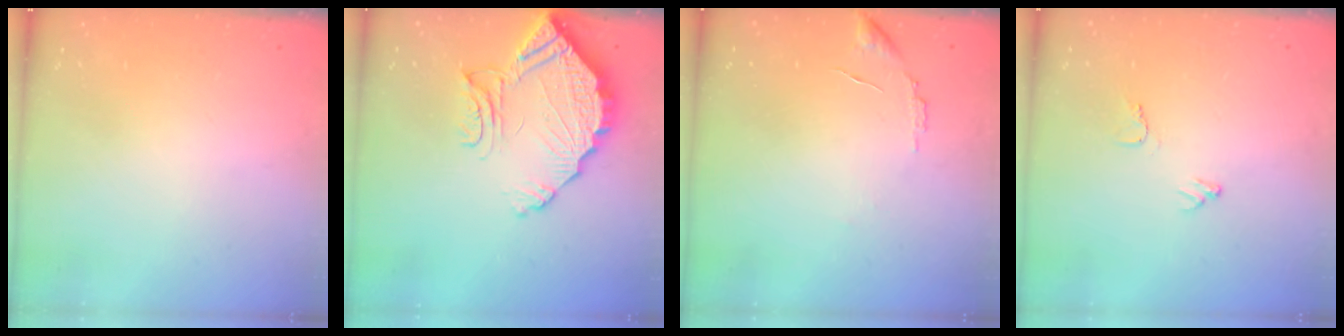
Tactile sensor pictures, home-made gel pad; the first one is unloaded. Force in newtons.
{"total": 15.9, "press": 15.8, "slide": 1.7}
{"total": 6.9, "press": 6.9, "slide": 0.4}
{"total": 6.6, "press": 6.6, "slide": 0.3}